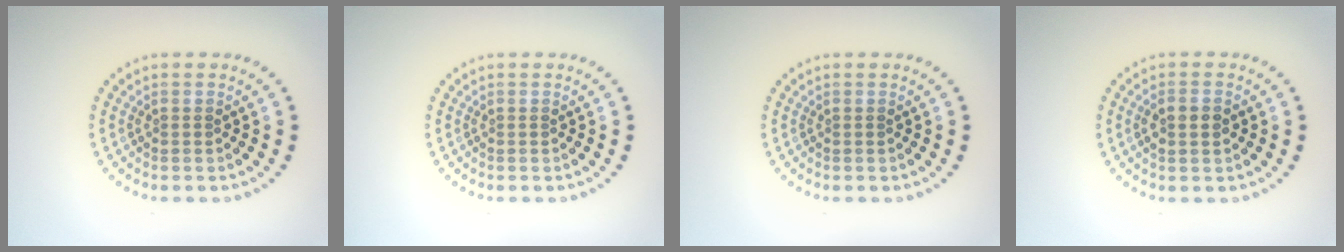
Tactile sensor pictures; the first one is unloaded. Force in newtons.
{"total": 0.0}
{"total": 0.0}
{"total": 1.9, "press": 1.9, "slide": 0.1}